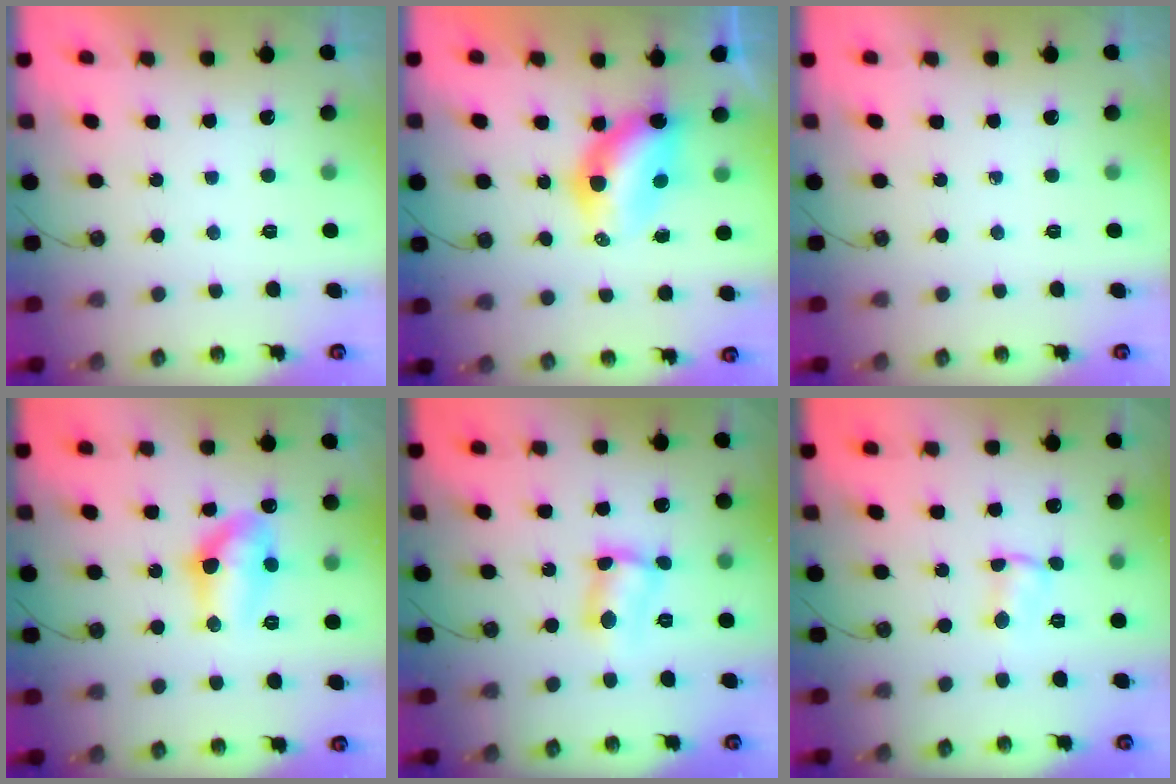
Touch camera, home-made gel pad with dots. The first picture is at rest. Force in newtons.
{"total": 7.2, "press": 7.2, "slide": 0.5}
{"total": 0.0}
{"total": 11.8, "press": 11.7, "slide": 1.1}
{"total": 6.3, "press": 6.3, "slide": 0.3}
{"total": 1.3, "press": 1.2, "slide": 0.4}